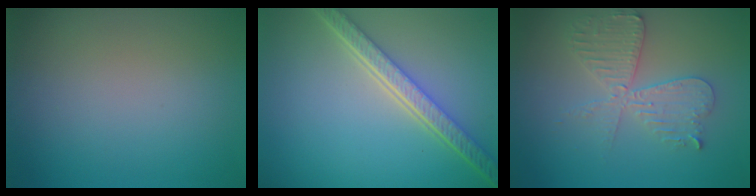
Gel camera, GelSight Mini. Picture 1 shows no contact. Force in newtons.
{"total": 5.4, "press": 4.1, "slide": 3.6}
{"total": 3.9, "press": 3.9, "slide": 0.6}